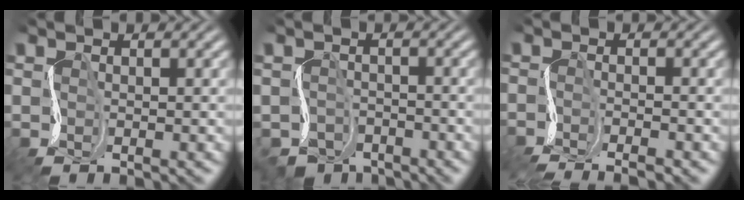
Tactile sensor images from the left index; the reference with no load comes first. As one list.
[{"total": 3.4, "force": [-3.0, 1.5, 0.6], "torque": [-0.011, -0.004, -0.064]}, {"total": 3.2, "force": [-2.8, 0.0, 1.4], "torque": [-0.022, -0.004, -0.062]}]